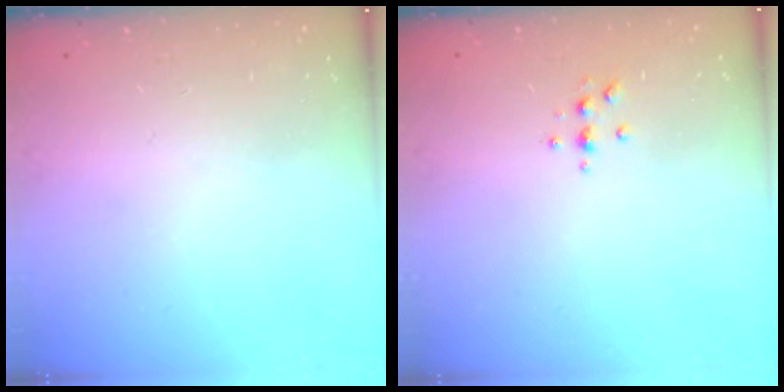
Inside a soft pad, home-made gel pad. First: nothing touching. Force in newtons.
{"total": 4.1, "press": 4.1, "slide": 0.5}